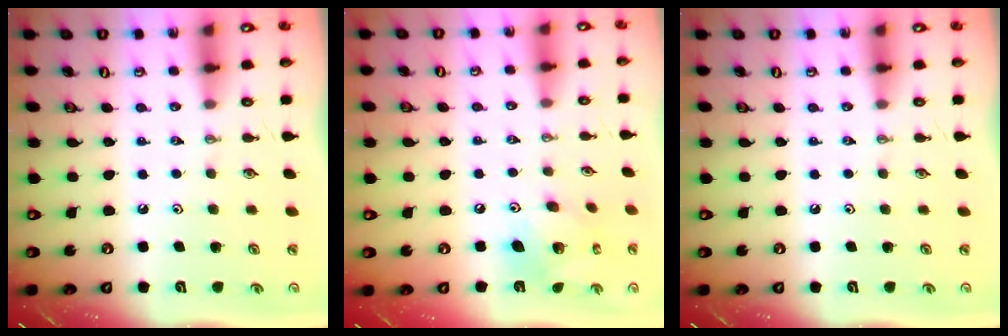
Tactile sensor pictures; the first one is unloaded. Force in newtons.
{"total": 12.1, "press": 12.0, "slide": 1.0}
{"total": 0.0}